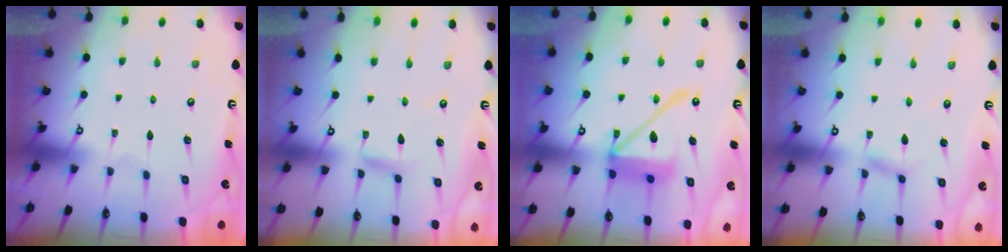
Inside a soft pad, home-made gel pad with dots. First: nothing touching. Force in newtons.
{"total": 2.3, "press": 2.3, "slide": 0.2}
{"total": 16.0, "press": 15.9, "slide": 1.8}
{"total": 2.2, "press": 2.2, "slide": 0.3}